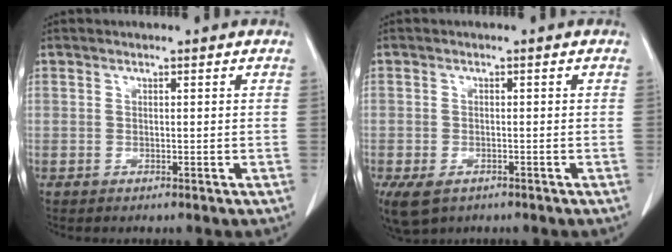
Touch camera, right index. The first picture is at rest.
{"total": 5.7, "force": [-3.4, 3.4, 3.0], "torque": [-0.060, -0.009, -0.049]}